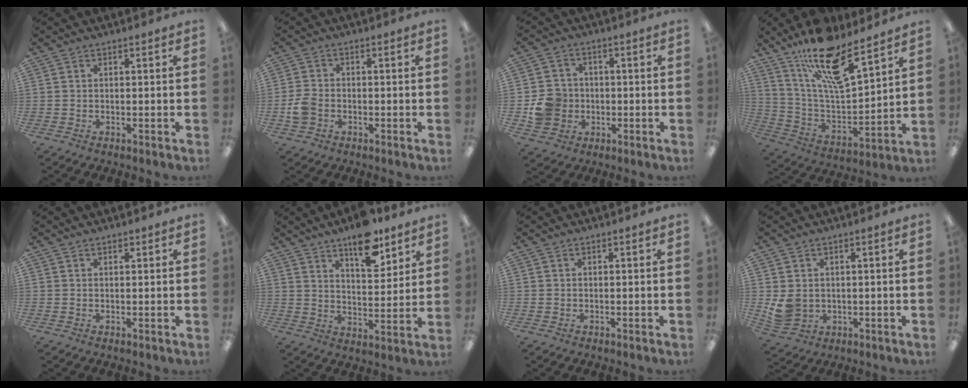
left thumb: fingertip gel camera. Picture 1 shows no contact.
{"total": 4.2, "force": [-1.4, 3.2, 2.4], "torque": [-0.046, 0.008, -0.026]}
{"total": 8.1, "force": [-1.1, 7.6, 2.5], "torque": [-0.053, 0.017, -0.013]}
{"total": 18.9, "force": [13.6, 5.7, 11.8], "torque": [-0.208, -0.086, 0.234]}
{"total": 0.9, "force": [0.7, 0.4, 0.3], "torque": [-0.006, 0.000, 0.014]}
{"total": 12.2, "force": [9.0, 4.9, 6.7], "torque": [-0.082, -0.054, 0.152]}
{"total": 0.0}
{"total": 5.4, "force": [1.3, 4.6, 2.6], "torque": [-0.057, -0.001, 0.027]}